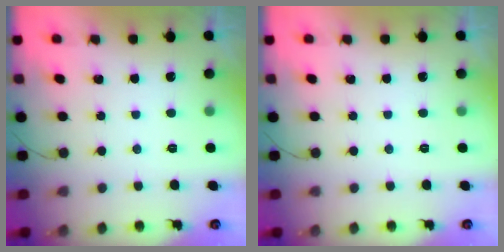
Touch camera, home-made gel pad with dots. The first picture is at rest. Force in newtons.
{"total": 0.0}